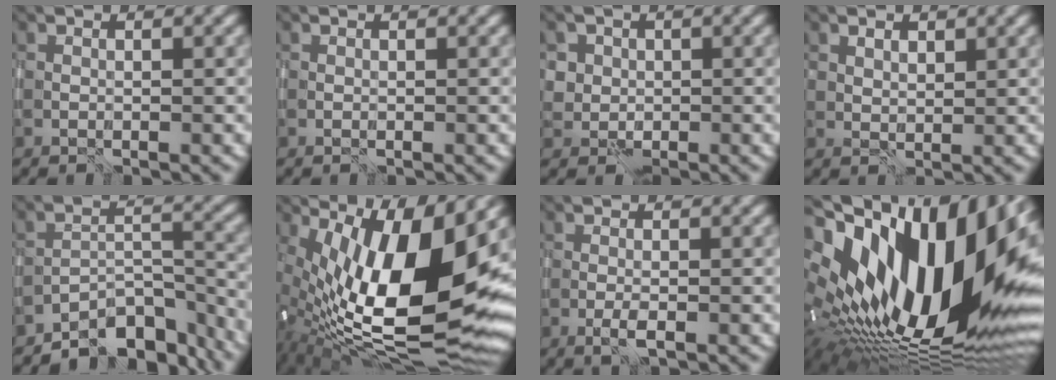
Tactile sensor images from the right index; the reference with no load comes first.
{"total": 0.0}
{"total": 2.9, "force": [0.9, 2.7, 0.4], "torque": [-0.005, 0.005, 0.014]}
{"total": 1.5, "force": [1.2, 0.8, 0.4], "torque": [-0.006, -0.003, 0.025]}
{"total": 6.7, "force": [-6.1, 2.0, 1.9], "torque": [-0.016, 0.000, -0.105]}
{"total": 16.2, "force": [2.8, 6.3, 14.6], "torque": [-0.243, 0.005, 0.053]}
{"total": 1.1, "force": [-0.4, 0.1, 1.0], "torque": [-0.019, -0.004, -0.008]}
{"total": 21.5, "force": [3.2, 10.0, 18.7], "torque": [-0.339, -0.001, 0.034]}